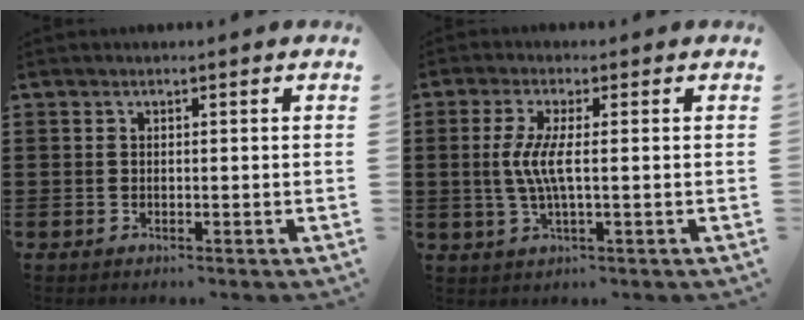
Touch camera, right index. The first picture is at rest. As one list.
[{"total": 5.0, "force": [-0.1, 0.7, 5.0], "torque": [-0.113, -0.010, -0.011]}]